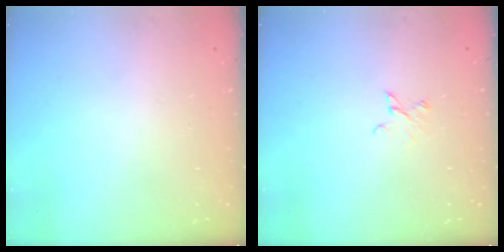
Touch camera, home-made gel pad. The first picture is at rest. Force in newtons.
{"total": 2.1, "press": 2.1, "slide": 0.3}